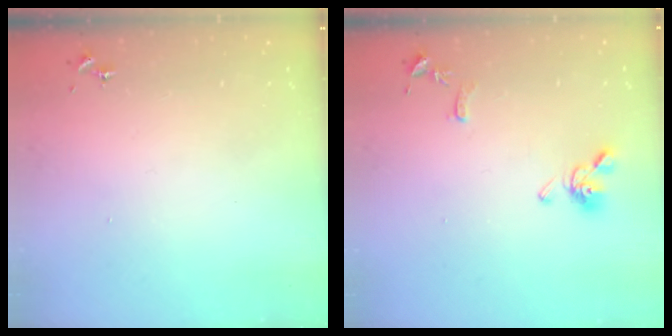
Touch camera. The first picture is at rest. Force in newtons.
{"total": 10.1, "press": 10.1, "slide": 1.2}